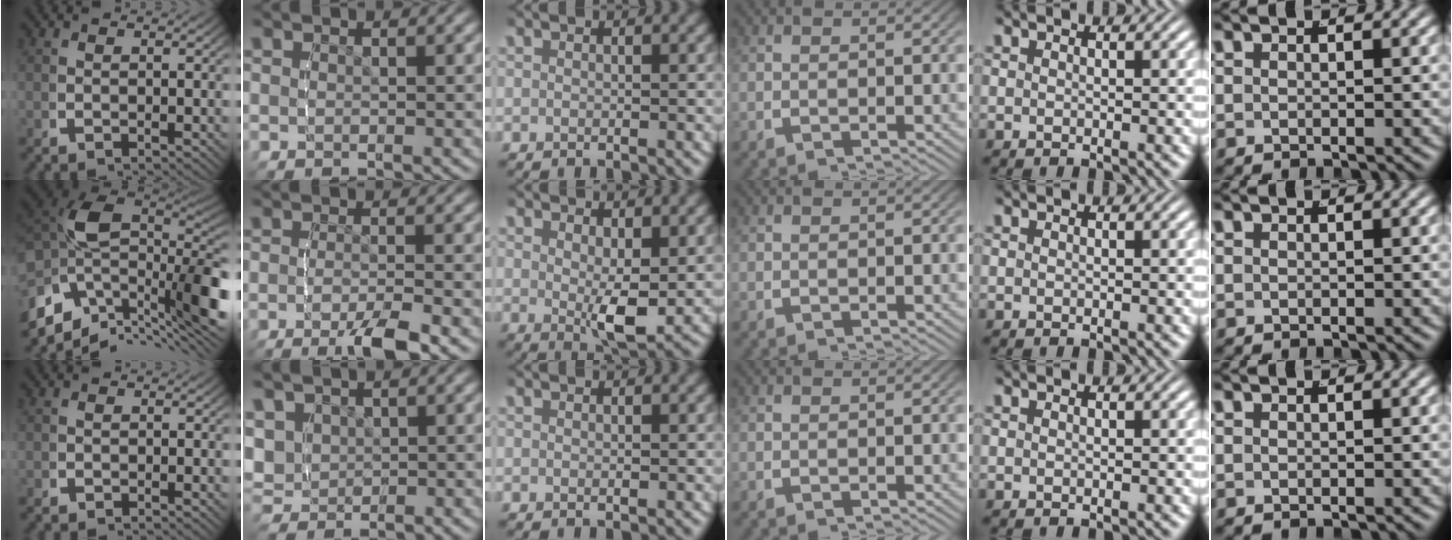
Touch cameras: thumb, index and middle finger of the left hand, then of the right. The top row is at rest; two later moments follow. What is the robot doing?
{"motion": "lift_and_place", "object": "stress ball aka squeeze ball"}